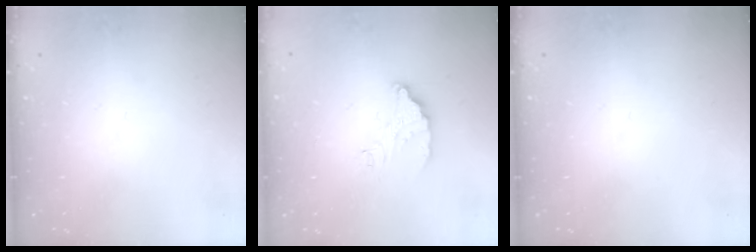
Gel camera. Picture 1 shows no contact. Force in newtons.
{"total": 5.9, "press": 5.9, "slide": 0.4}
{"total": 0.0}